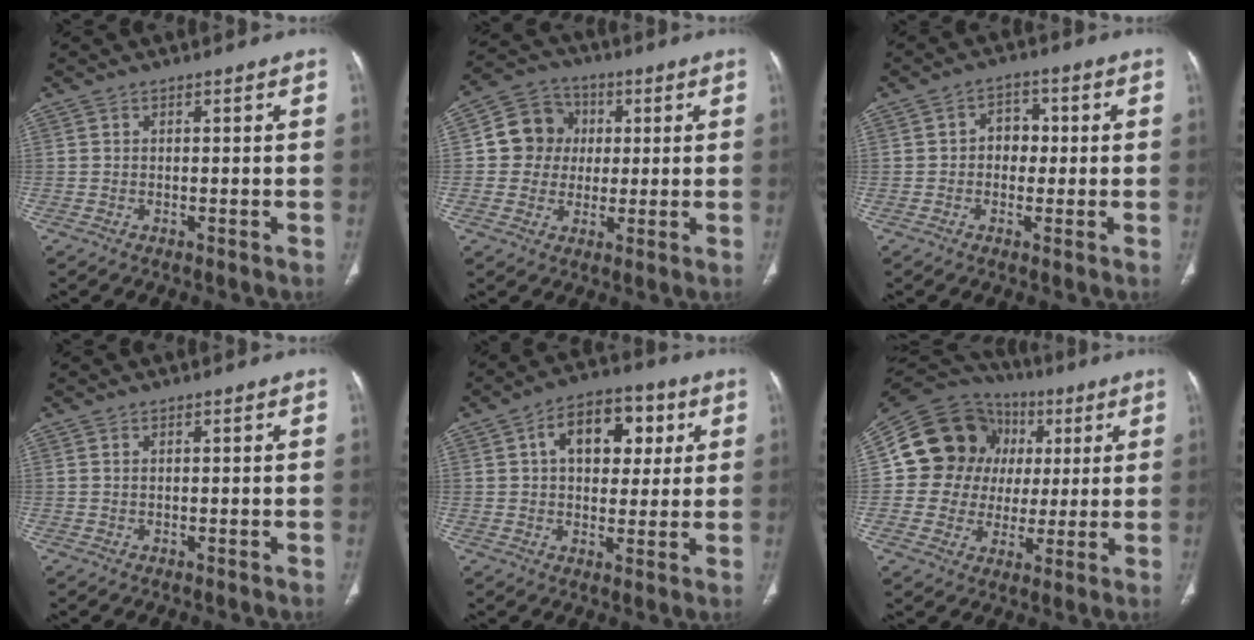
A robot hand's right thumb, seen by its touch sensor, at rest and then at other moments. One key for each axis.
{"total": 11.0, "fx": 1.4, "fy": 10.1, "fz": 4.1, "tx": -0.037, "ty": 0.013, "tz": 0.015}
{"total": 4.6, "fx": 0.0, "fy": 3.7, "fz": 2.8, "tx": -0.015, "ty": 0.014, "tz": -0.008}
{"total": 0.0}
{"total": 12.8, "fx": 3.7, "fy": 8.2, "fz": 9.1, "tx": -0.094, "ty": 0.009, "tz": 0.052}
{"total": 18.8, "fx": 3.6, "fy": 16.7, "fz": 8.0, "tx": -0.095, "ty": 0.033, "tz": 0.065}